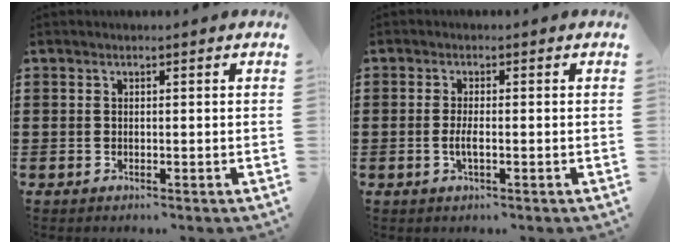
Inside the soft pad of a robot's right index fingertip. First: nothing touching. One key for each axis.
{"total": 2.3, "fx": -0.6, "fy": 0.4, "fz": 2.1, "tx": -0.045, "ty": -0.003, "tz": -0.013}